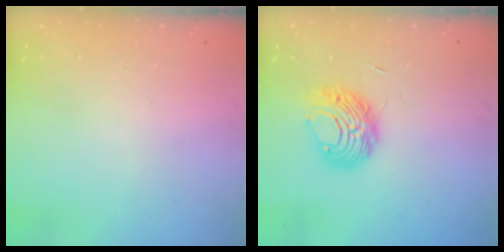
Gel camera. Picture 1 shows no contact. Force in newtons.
{"total": 9.2, "press": 9.2, "slide": 0.5}